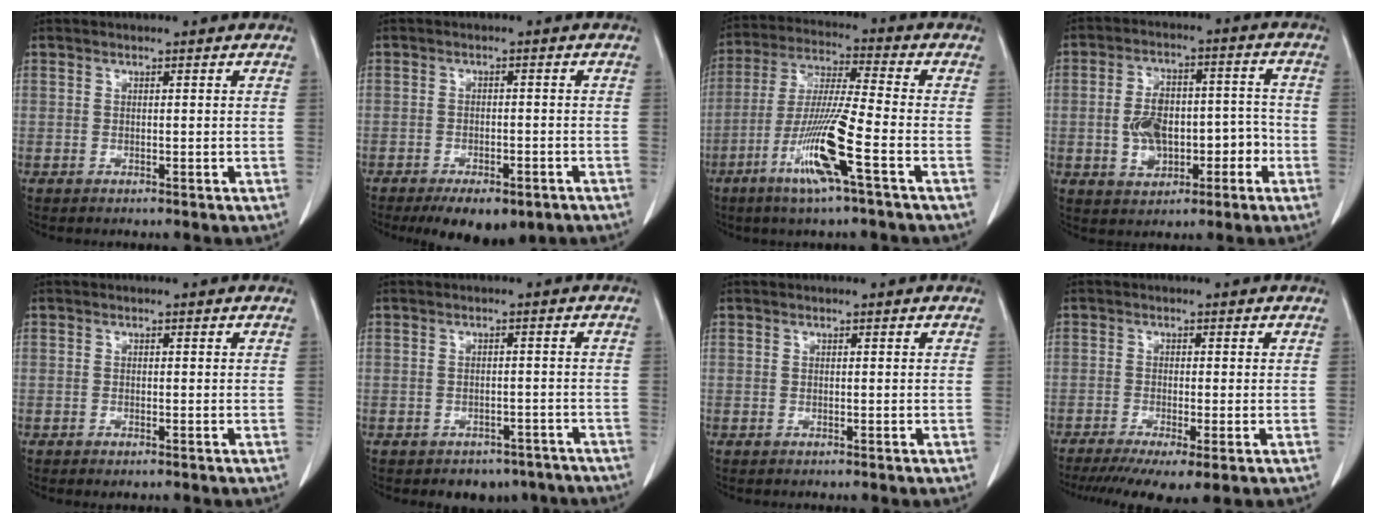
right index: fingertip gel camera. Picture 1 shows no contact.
{"total": 8.8, "force": [-6.1, 3.6, 5.2], "torque": [-0.066, -0.005, -0.083]}
{"total": 12.7, "force": [-5.5, -0.4, 11.4], "torque": [-0.230, -0.018, -0.108]}
{"total": 9.8, "force": [-2.4, 5.8, 7.5], "torque": [-0.134, 0.034, -0.029]}
{"total": 0.7, "force": [-0.4, 0.2, 0.5], "torque": [-0.009, -0.001, -0.002]}
{"total": 6.4, "force": [-5.1, 3.6, 1.1], "torque": [0.005, 0.012, -0.057]}
{"total": 0.0}
{"total": 8.5, "force": [-5.6, 1.3, 6.3], "torque": [-0.098, -0.019, -0.091]}